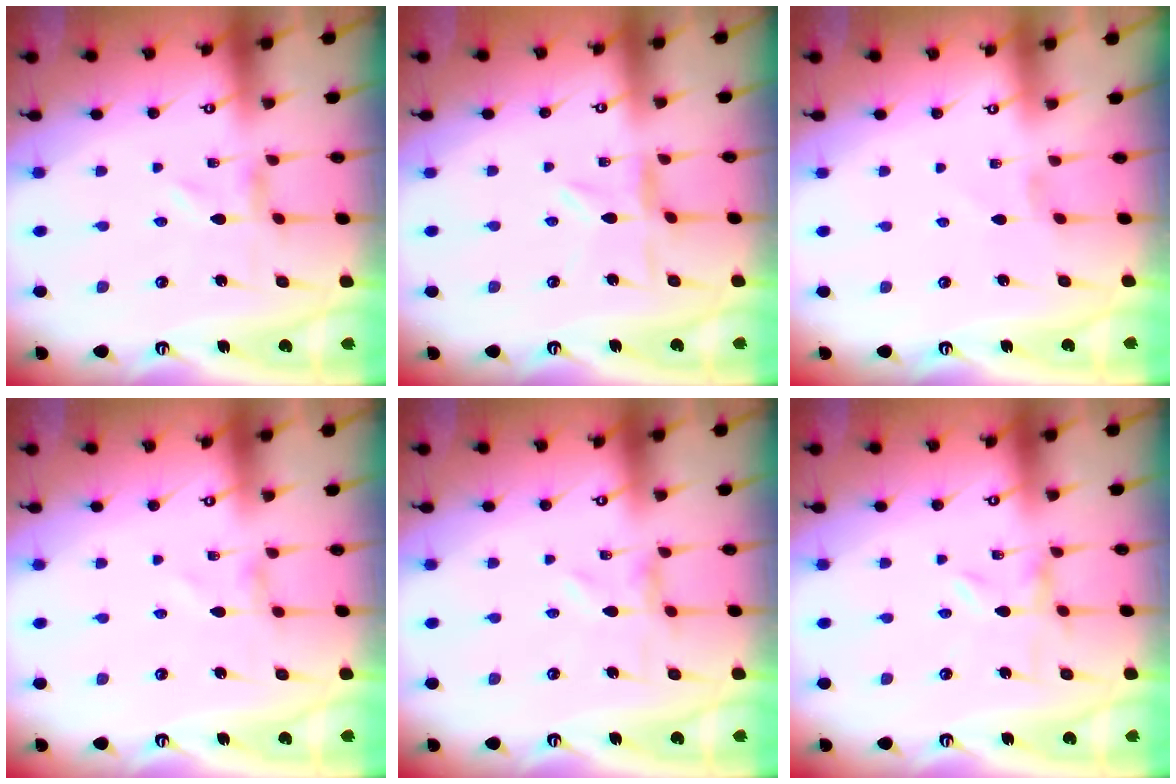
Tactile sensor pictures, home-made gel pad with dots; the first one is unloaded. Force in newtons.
{"total": 2.4, "press": 2.4, "slide": 0.3}
{"total": 0.7, "press": 0.6, "slide": 0.4}
{"total": 0.0}
{"total": 0.0}
{"total": 0.0}